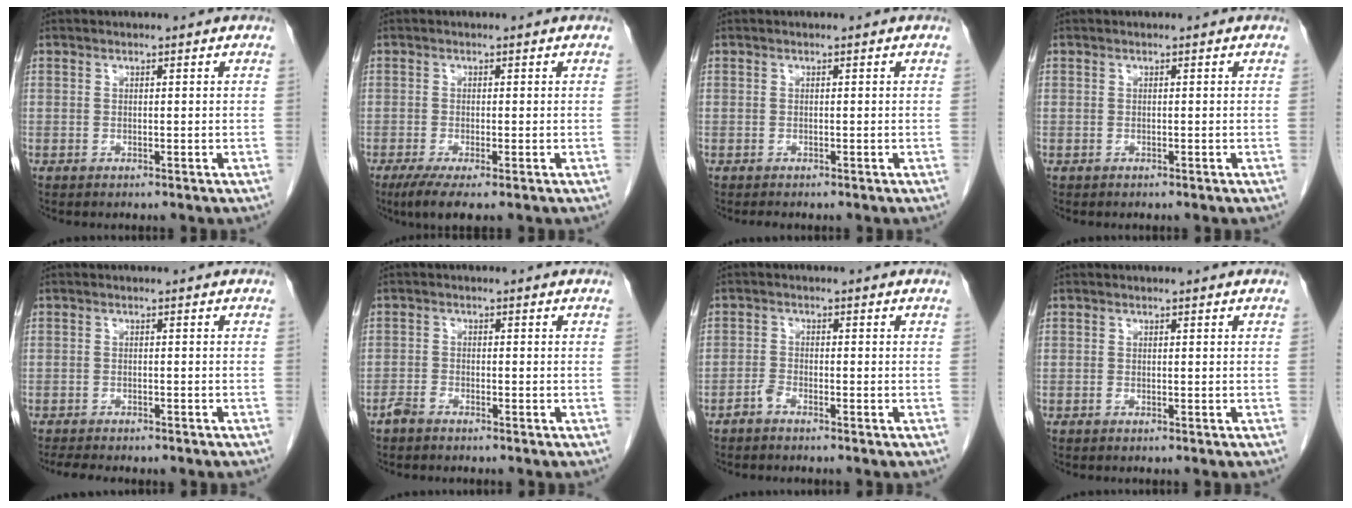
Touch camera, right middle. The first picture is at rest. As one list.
[{"total": 4.3, "force": [-2.5, 0.5, 3.4], "torque": [-0.059, -0.015, -0.044]}, {"total": 0.5, "force": [-0.5, 0.1, 0.2], "torque": [-0.007, -0.002, -0.008]}, {"total": 0.0}, {"total": 6.8, "force": [-5.7, 1.7, 3.2], "torque": [-0.050, -0.007, -0.072]}, {"total": 1.8, "force": [-1.6, 0.6, 0.7], "torque": [-0.019, 0.000, -0.029]}, {"total": 1.5, "force": [-1.4, 0.3, 0.7], "torque": [-0.015, 0.001, -0.027]}, {"total": 0.0}]